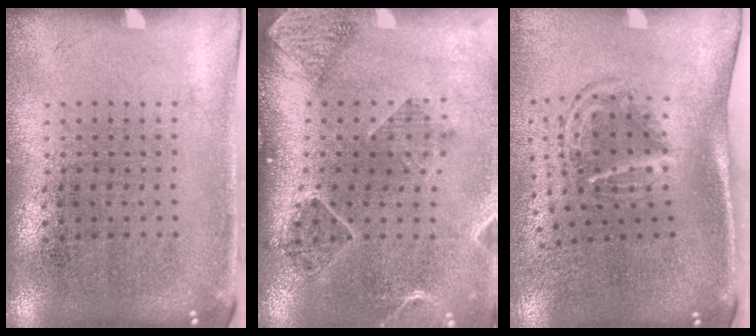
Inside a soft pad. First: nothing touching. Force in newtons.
{"total": 1.5, "press": 1.5, "slide": 0.0}
{"total": 1.8, "press": 1.2, "slide": 1.3}